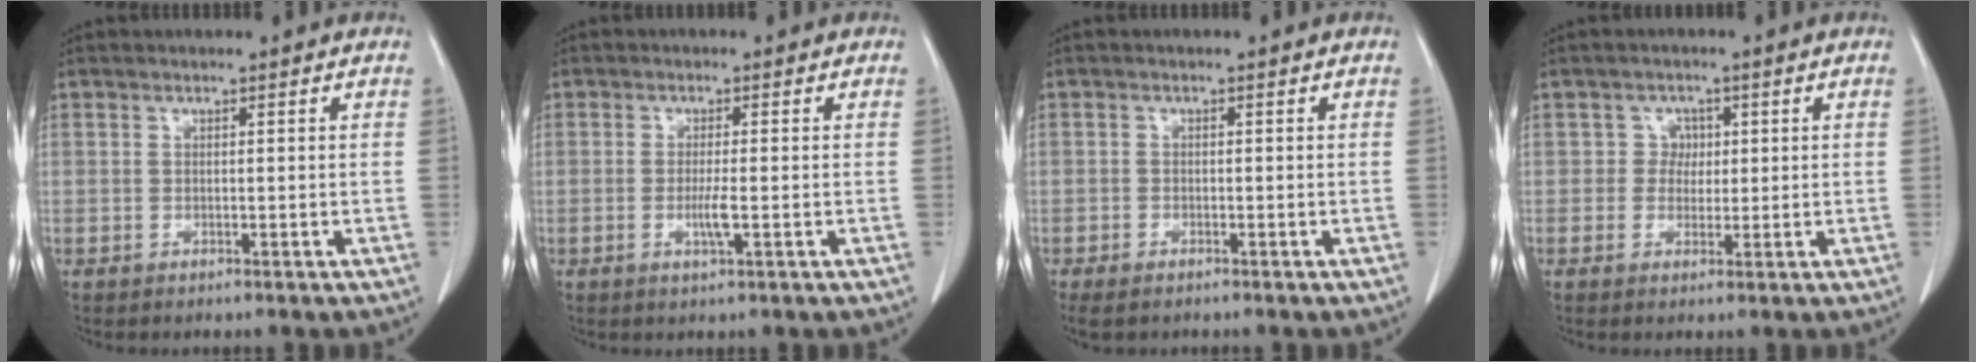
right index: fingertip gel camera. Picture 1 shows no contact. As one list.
[{"total": 3.1, "force": [-0.8, 0.5, 3.0], "torque": [-0.062, -0.003, -0.012]}, {"total": 3.9, "force": [-2.7, 2.0, 2.1], "torque": [-0.041, -0.009, -0.040]}, {"total": 2.8, "force": [0.4, 2.7, 0.7], "torque": [-0.005, 0.007, 0.006]}]